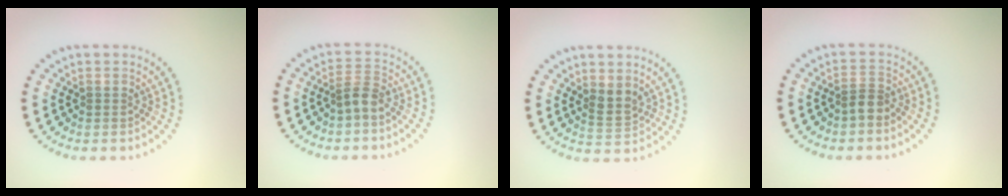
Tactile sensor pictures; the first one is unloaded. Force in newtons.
{"total": 2.0, "press": 1.6, "slide": 1.2}
{"total": 2.0, "press": 1.6, "slide": 1.1}
{"total": 1.5, "press": 1.1, "slide": 1.0}